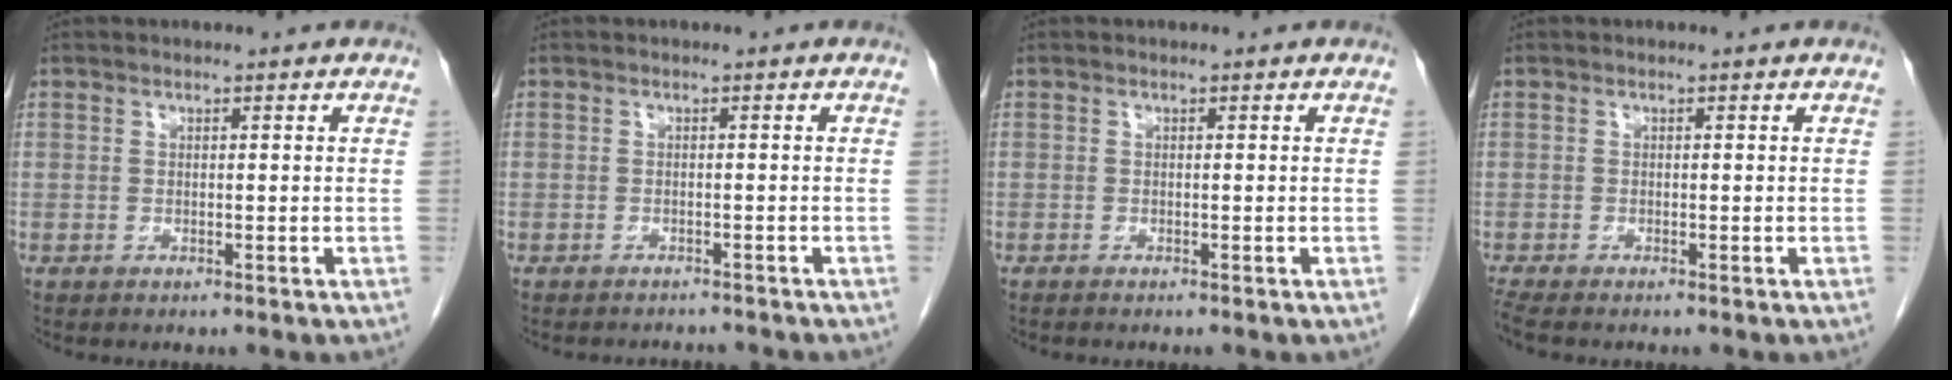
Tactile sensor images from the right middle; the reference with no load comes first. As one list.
[{"total": 3.7, "force": [-3.4, 1.3, 0.2], "torque": [0.003, -0.002, -0.047]}, {"total": 0.8, "force": [-0.7, 0.0, 0.4], "torque": [-0.003, -0.001, -0.010]}, {"total": 1.4, "force": [-1.3, -0.4, 0.5], "torque": [-0.015, -0.006, -0.025]}]